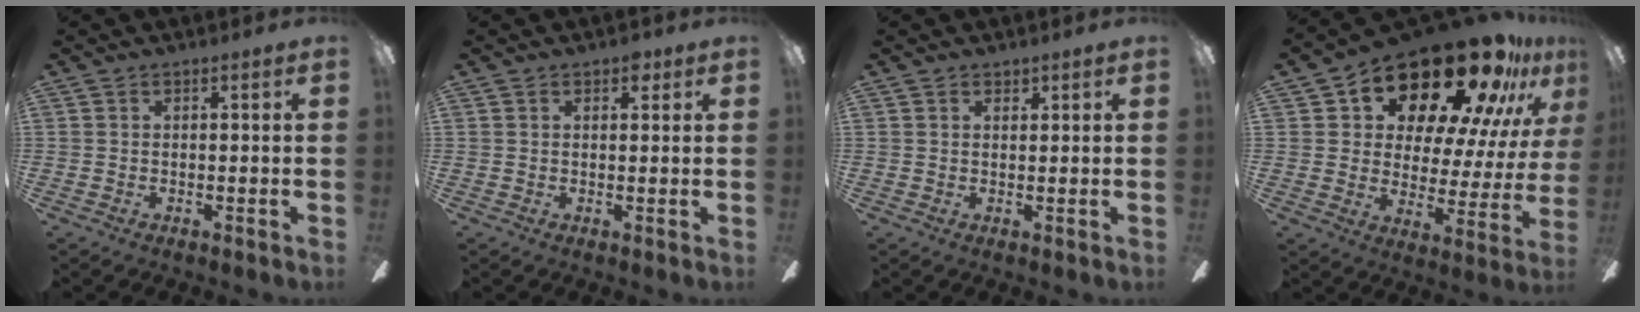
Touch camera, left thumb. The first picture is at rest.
{"total": 2.3, "force": [1.4, 1.5, 1.1], "torque": [0.002, -0.004, 0.020]}
{"total": 1.2, "force": [1.0, 0.6, 0.1], "torque": [0.006, -0.002, 0.017]}
{"total": 23.8, "force": [18.5, 9.2, 11.9], "torque": [-0.181, -0.136, 0.313]}